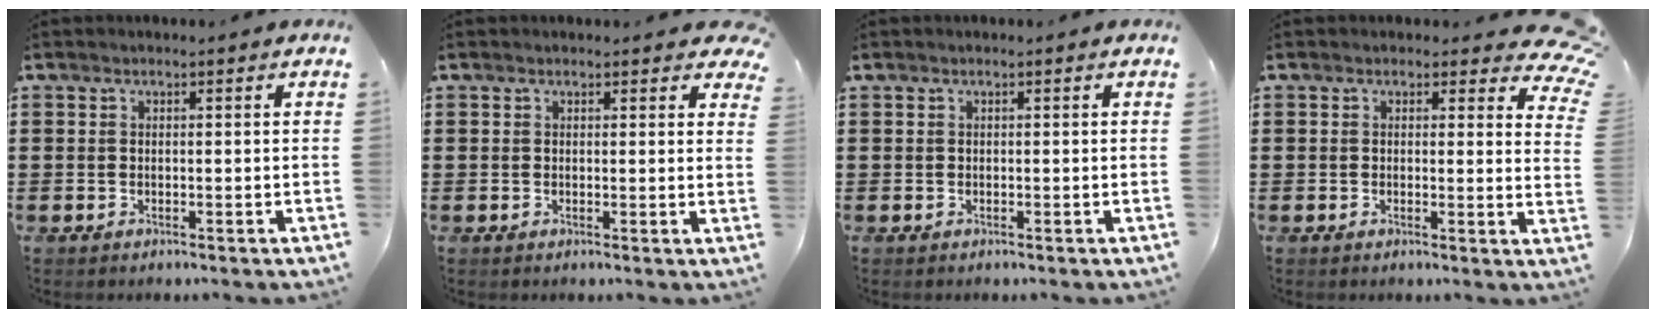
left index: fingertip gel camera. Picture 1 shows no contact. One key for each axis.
{"total": 1.6, "fx": 1.3, "fy": 0.9, "fz": 0.2, "tx": -0.003, "ty": 0.003, "tz": 0.024}
{"total": 0.0}
{"total": 3.2, "fx": 2.5, "fy": 1.5, "fz": 1.5, "tx": -0.017, "ty": -0.010, "tz": 0.040}